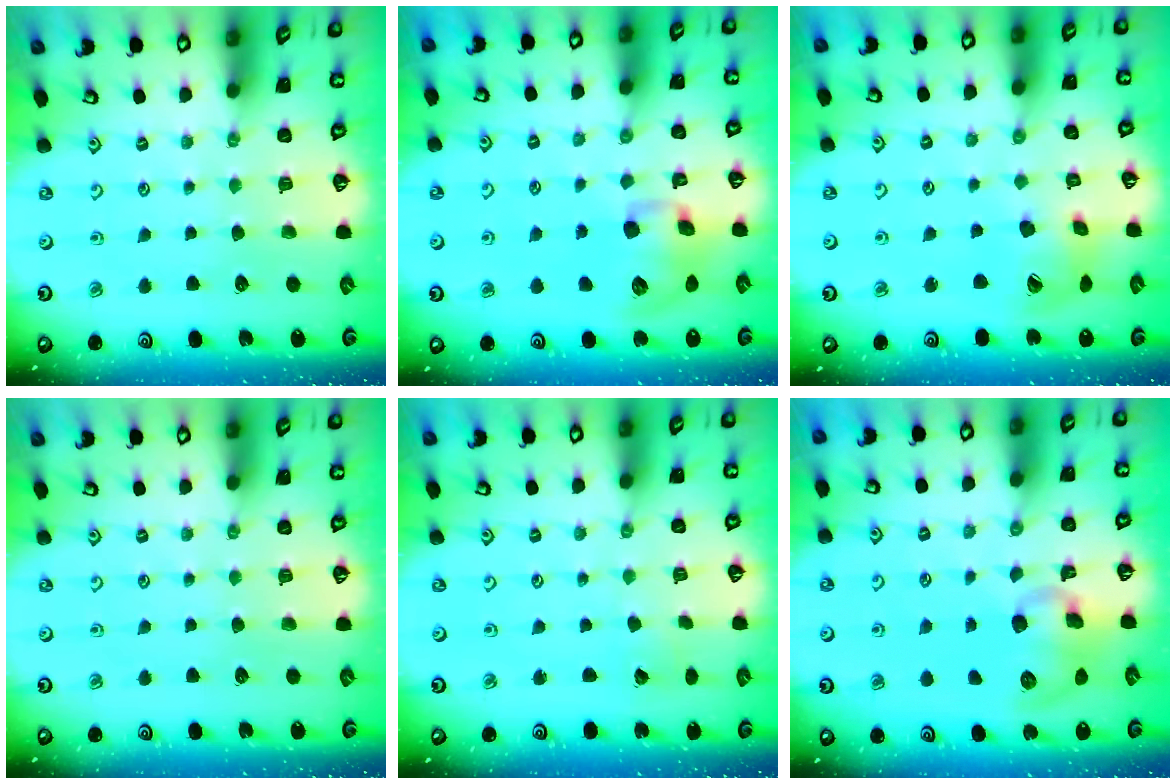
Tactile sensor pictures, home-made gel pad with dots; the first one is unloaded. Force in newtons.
{"total": 12.0, "press": 11.8, "slide": 2.0}
{"total": 13.1, "press": 13.0, "slide": 1.8}
{"total": 0.0}
{"total": 2.6, "press": 2.6, "slide": 0.3}
{"total": 10.4, "press": 10.2, "slide": 1.8}